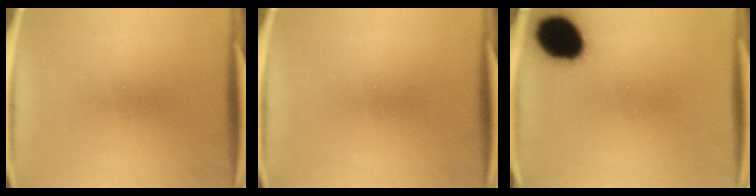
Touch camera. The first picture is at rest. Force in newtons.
{"total": 0.0}
{"total": 13.6}